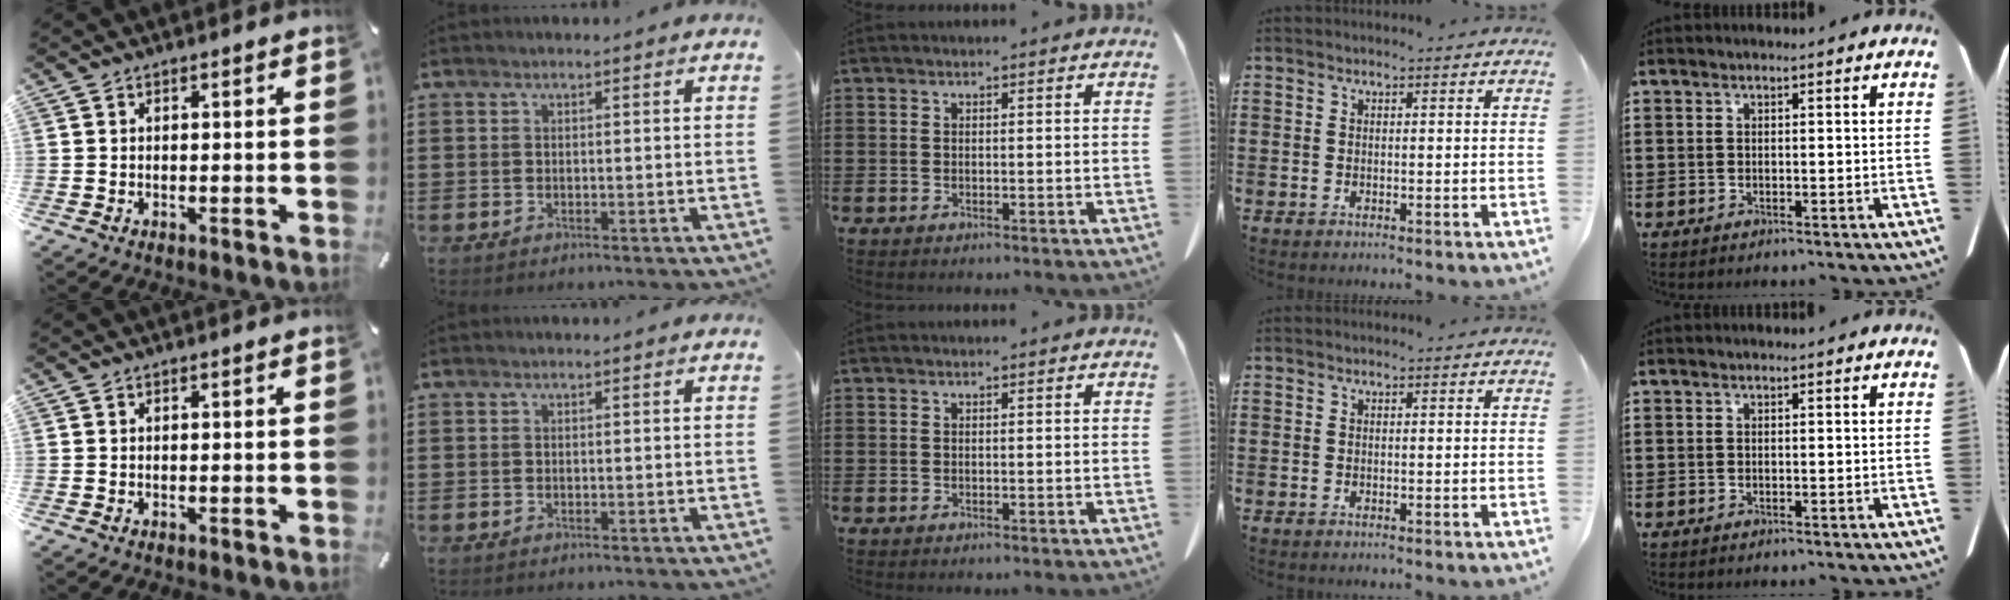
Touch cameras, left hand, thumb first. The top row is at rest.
{}